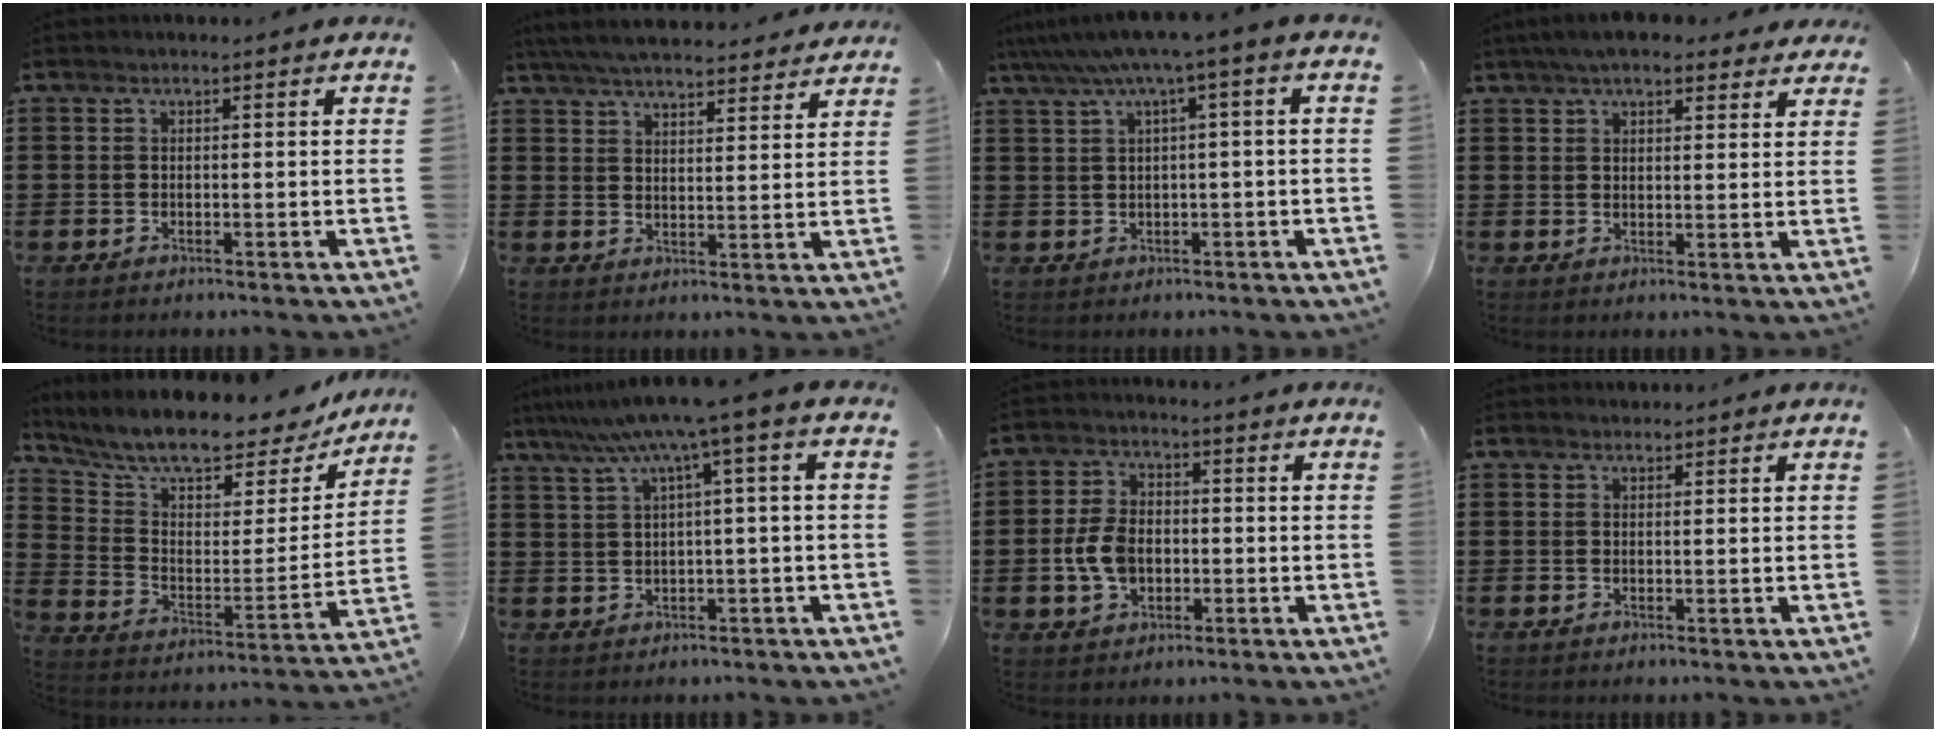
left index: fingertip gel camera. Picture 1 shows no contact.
{"total": 5.8, "force": [5.6, 0.5, 1.7], "torque": [-0.052, -0.022, 0.101]}
{"total": 4.6, "force": [1.0, -0.3, 4.5], "torque": [-0.086, -0.012, 0.013]}
{"total": 5.3, "force": [4.5, 1.3, 2.5], "torque": [-0.060, 0.000, 0.083]}
{"total": 9.3, "force": [8.1, 2.1, 4.1], "torque": [-0.102, -0.056, 0.135]}
{"total": 6.3, "force": [2.1, -0.7, 5.9], "torque": [-0.116, -0.018, 0.030]}
{"total": 6.6, "force": [-1.0, 4.4, 4.8], "torque": [-0.124, 0.000, -0.027]}
{"total": 0.6, "force": [0.6, 0.3, 0.0], "torque": [-0.002, 0.002, 0.012]}